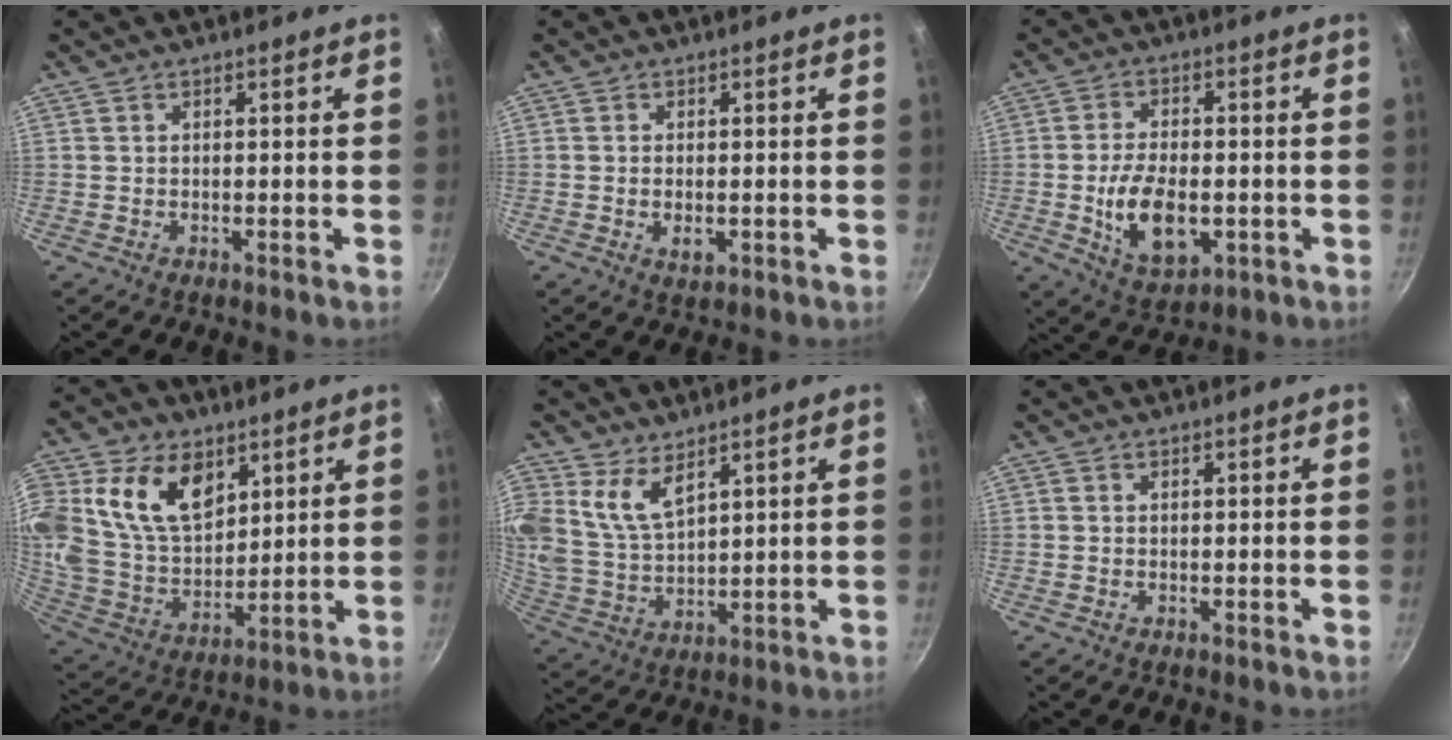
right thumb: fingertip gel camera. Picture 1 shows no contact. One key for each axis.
{"total": 2.7, "fx": -0.5, "fy": 1.5, "fz": 2.1, "tx": -0.037, "ty": -0.005, "tz": -0.008}
{"total": 11.7, "fx": -2.2, "fy": 6.6, "fz": 9.4, "tx": -0.155, "ty": 0.002, "tz": -0.030}
{"total": 20.5, "fx": 8.4, "fy": 13.7, "fz": 12.8, "tx": -0.225, "ty": -0.032, "tz": 0.160}
{"total": 9.3, "fx": 5.5, "fy": 5.1, "fz": 5.6, "tx": -0.104, "ty": -0.043, "tz": 0.119}
{"total": 0.0}